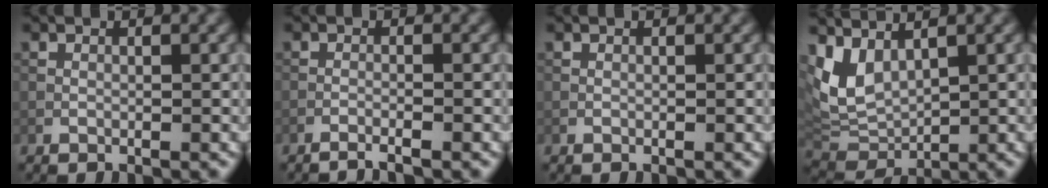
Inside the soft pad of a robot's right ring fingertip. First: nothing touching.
{"total": 1.5, "force": [-1.2, 0.0, 0.8], "torque": [-0.012, 0.001, -0.028]}
{"total": 0.0}
{"total": 5.3, "force": [2.8, 3.0, 3.4], "torque": [-0.085, -0.008, 0.060]}